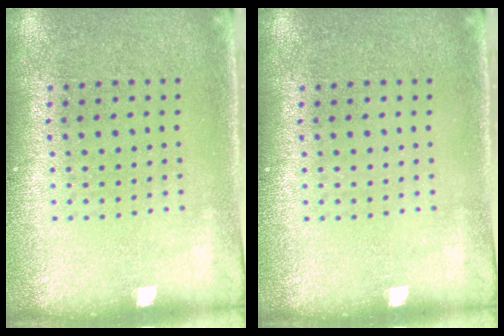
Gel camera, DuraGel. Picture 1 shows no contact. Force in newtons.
{"total": 0.0}